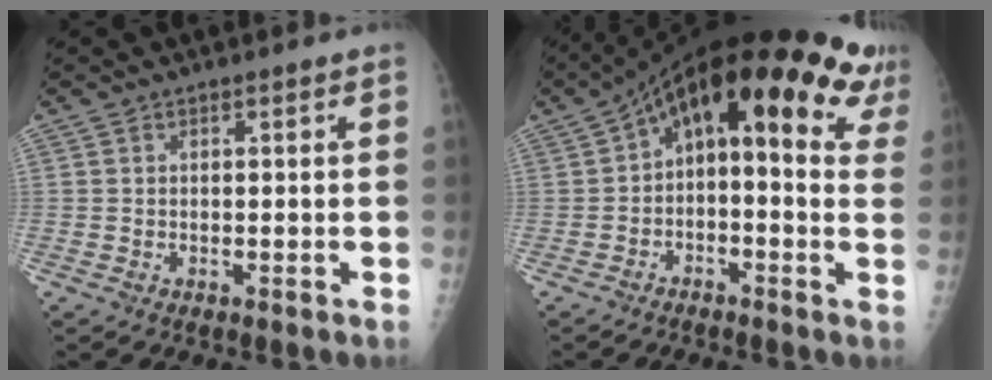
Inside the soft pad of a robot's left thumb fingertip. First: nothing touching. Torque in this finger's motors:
{"motor_torque": [0.09, 1.71, 1.20, 0.55, 0.39]}